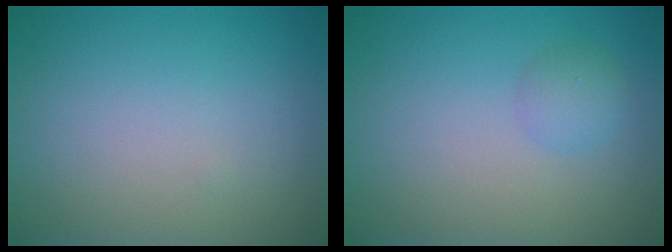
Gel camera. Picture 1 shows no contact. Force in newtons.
{"total": 1.5, "press": 1.5, "slide": 0.0}